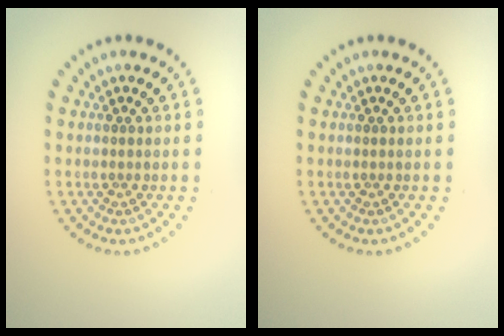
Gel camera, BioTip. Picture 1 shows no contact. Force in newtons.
{"total": 0.0}